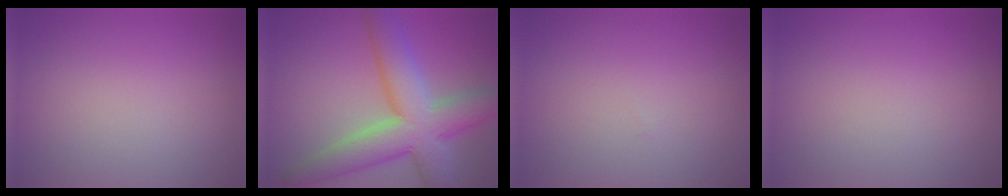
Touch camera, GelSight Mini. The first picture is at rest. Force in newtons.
{"total": 9.5, "press": 9.5, "slide": 0.5}
{"total": 0.0}
{"total": 0.0}